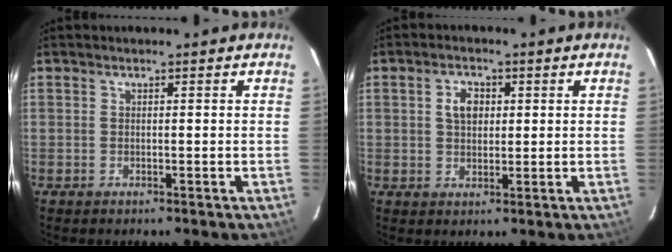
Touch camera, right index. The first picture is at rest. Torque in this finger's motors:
{"motor_torque": [0.10, 0.06, 0.08, 0.04]}